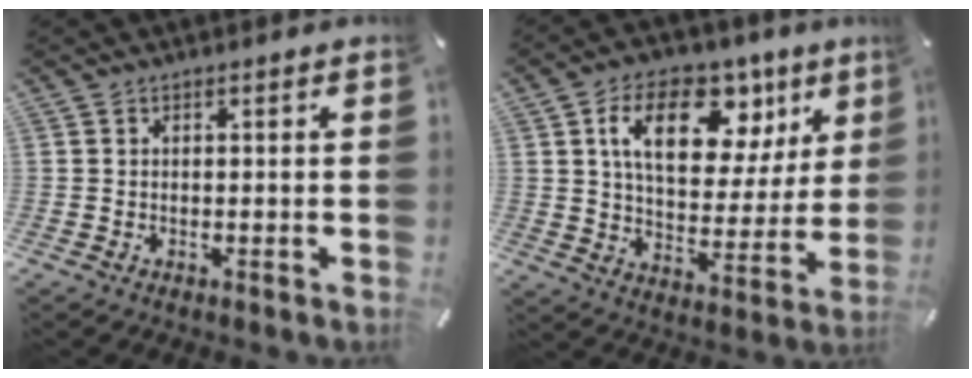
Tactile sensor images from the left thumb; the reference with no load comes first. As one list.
[{"total": 18.1, "force": [8.3, 10.7, 12.1], "torque": [-0.186, -0.025, 0.139]}]